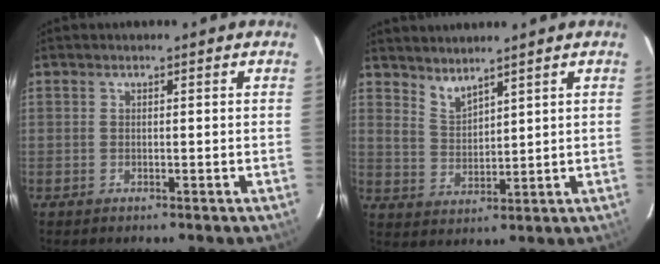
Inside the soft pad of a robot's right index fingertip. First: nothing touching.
{"total": 4.4, "force": [3.9, 1.1, 1.7], "torque": [-0.029, -0.005, 0.079]}